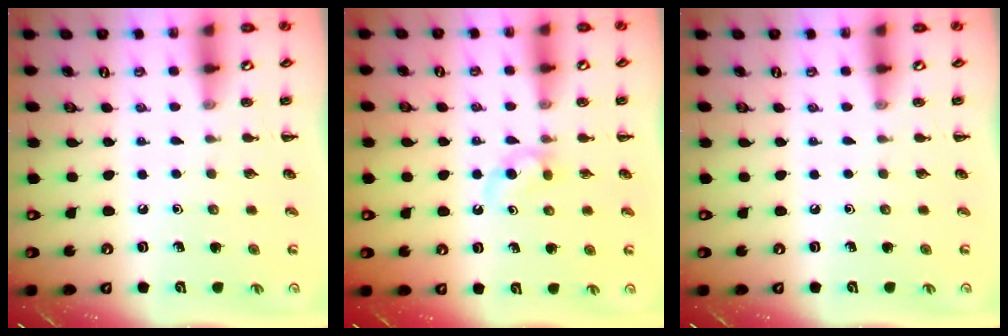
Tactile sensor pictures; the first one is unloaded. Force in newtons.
{"total": 3.7, "press": 3.5, "slide": 1.1}
{"total": 0.0}